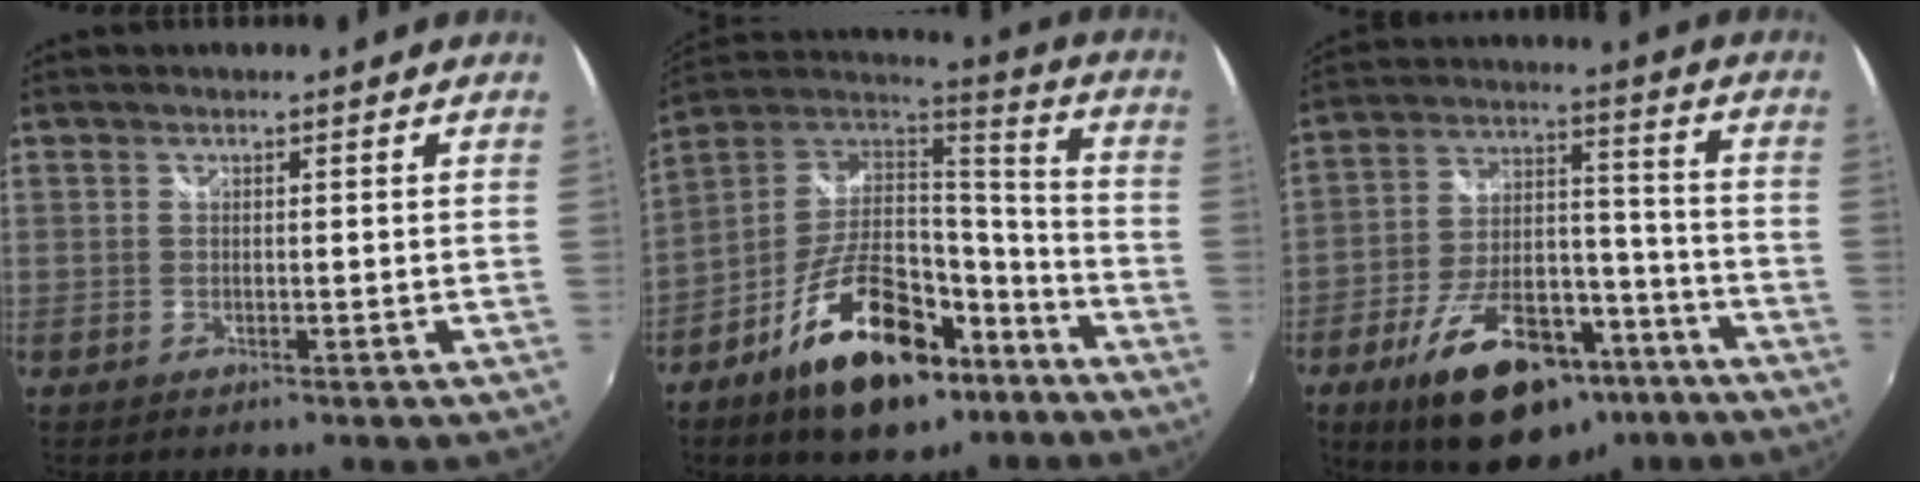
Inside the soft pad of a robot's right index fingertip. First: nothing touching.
{"total": 22.1, "force": [-11.2, 11.6, 15.1], "torque": [-0.275, 0.020, -0.170]}
{"total": 22.2, "force": [-13.5, 10.8, 14.0], "torque": [-0.244, 0.015, -0.197]}